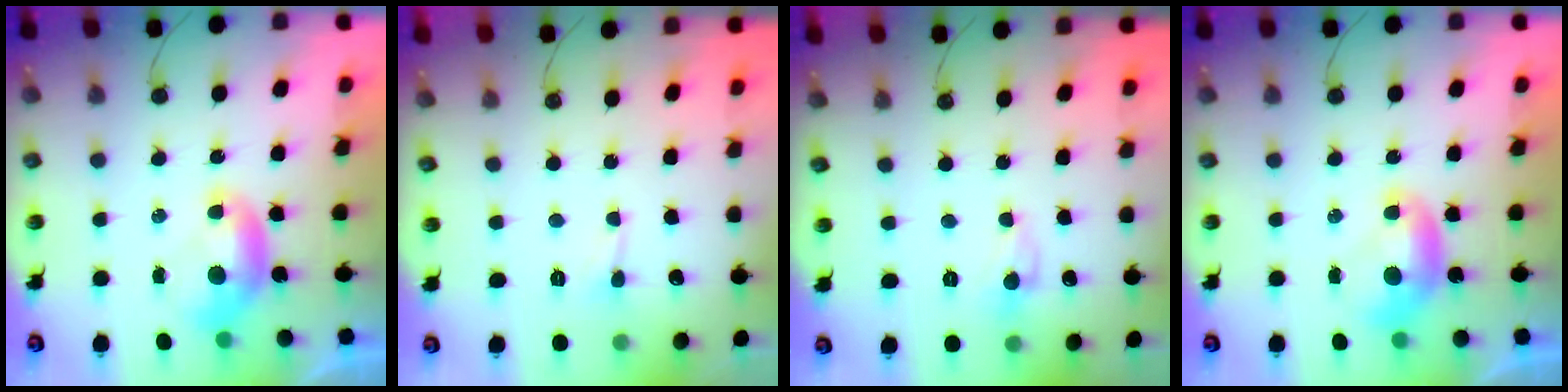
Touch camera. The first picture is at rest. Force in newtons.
{"total": 1.3, "press": 1.2, "slide": 0.4}
{"total": 0.0}
{"total": 0.0}